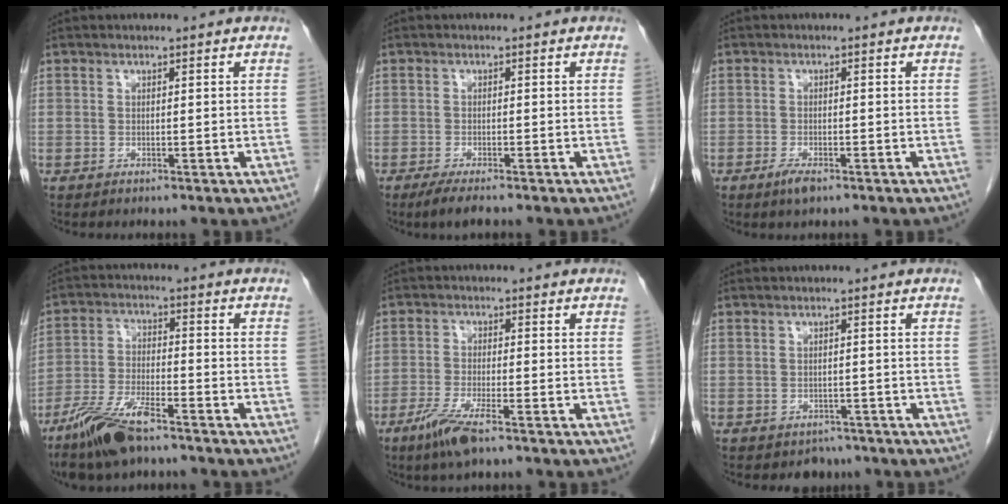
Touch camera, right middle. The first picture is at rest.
{"total": 3.0, "force": [-2.3, 0.2, 1.9], "torque": [-0.043, -0.010, -0.041]}
{"total": 2.3, "force": [-1.5, 0.6, 1.6], "torque": [-0.034, -0.003, -0.026]}
{"total": 10.2, "force": [-7.3, 2.4, 6.7], "torque": [-0.140, -0.018, -0.138]}
{"total": 5.9, "force": [-3.8, 0.5, 4.5], "torque": [-0.096, -0.013, -0.073]}
{"total": 2.5, "force": [-2.0, 1.6, 0.2], "torque": [-0.007, 0.004, -0.024]}